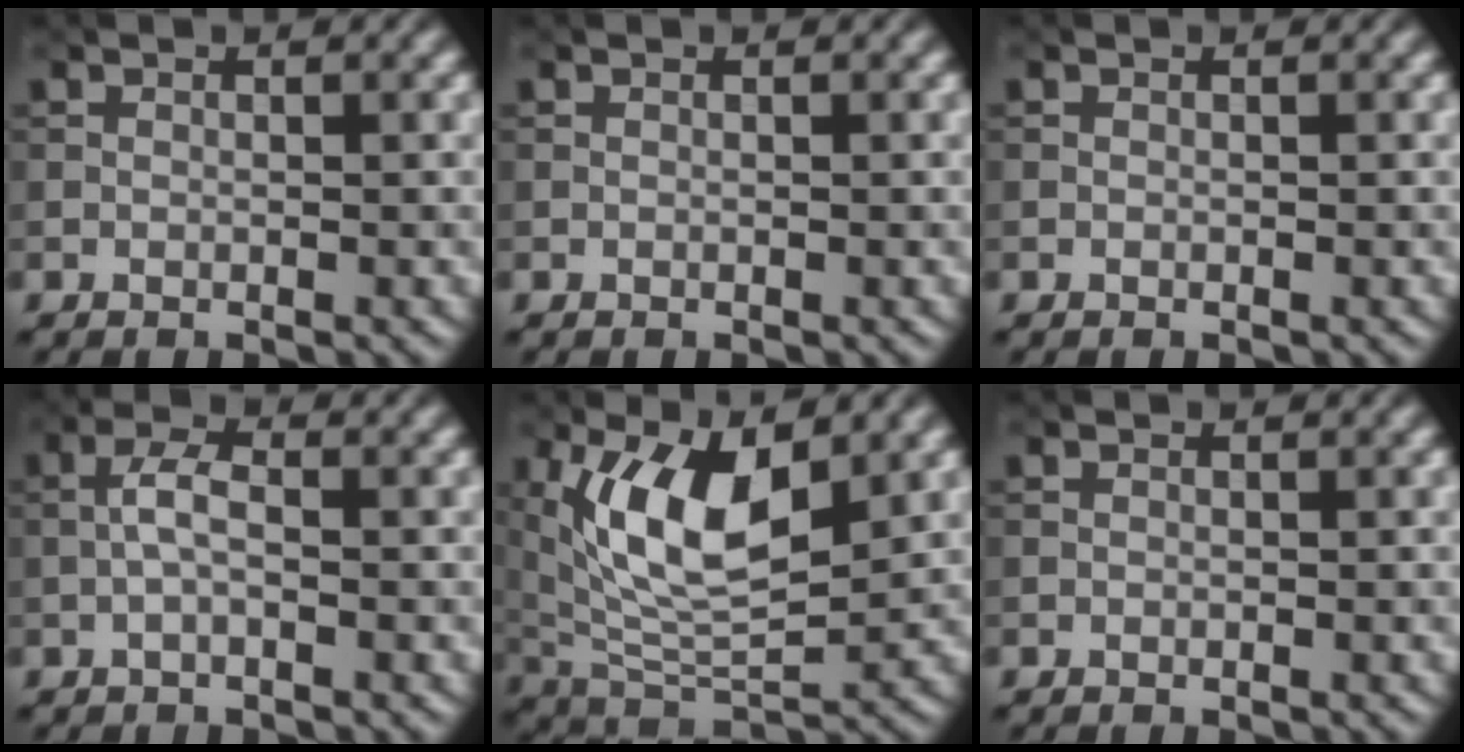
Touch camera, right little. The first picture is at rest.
{"total": 0.0}
{"total": 0.0}
{"total": 2.3, "force": [-0.5, 0.9, 2.1], "torque": [-0.043, 0.007, -0.016]}
{"total": 9.1, "force": [2.7, 4.3, 7.5], "torque": [-0.151, -0.009, 0.050]}
{"total": 0.0}